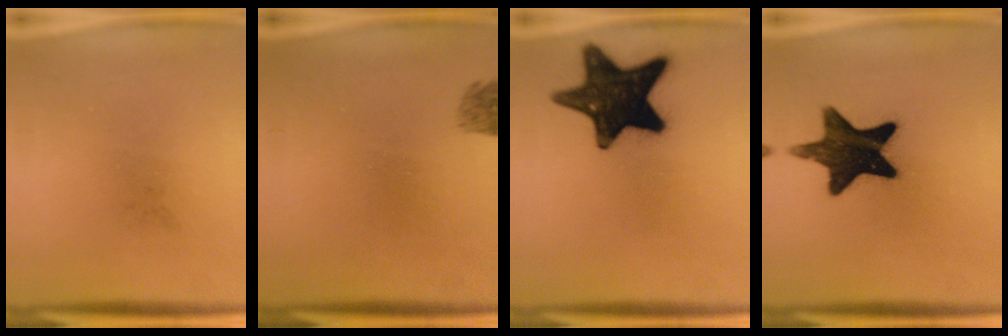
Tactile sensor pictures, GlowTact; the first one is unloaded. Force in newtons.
{"total": 1.4}
{"total": 18.2}
{"total": 15.6}